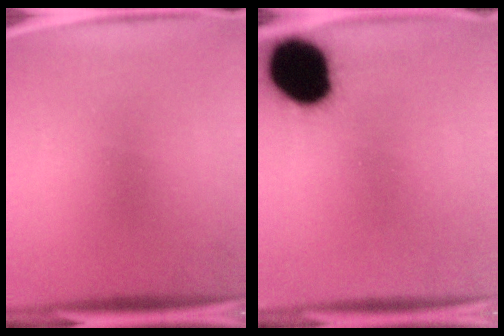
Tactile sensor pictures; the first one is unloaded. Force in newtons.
{"total": 18.5}